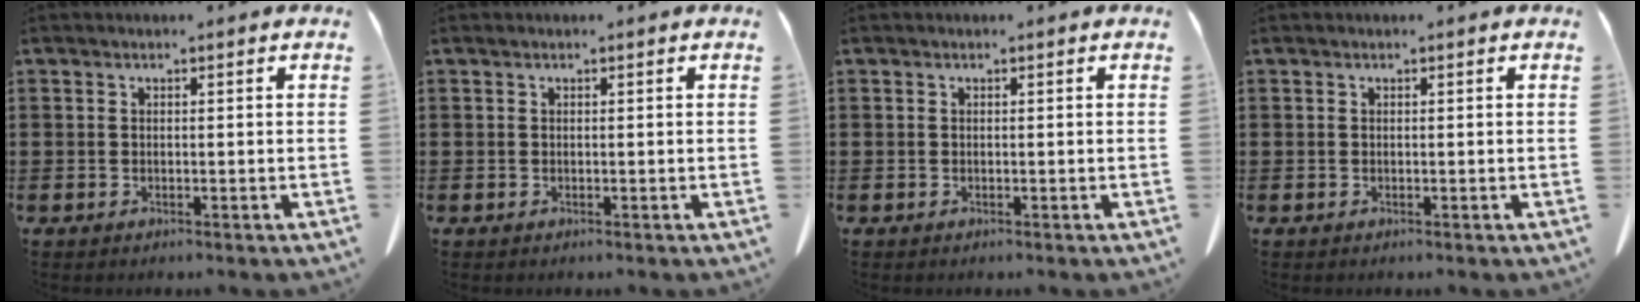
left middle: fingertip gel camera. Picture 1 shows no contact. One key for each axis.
{"total": 0.0}
{"total": 0.0}
{"total": 0.0}